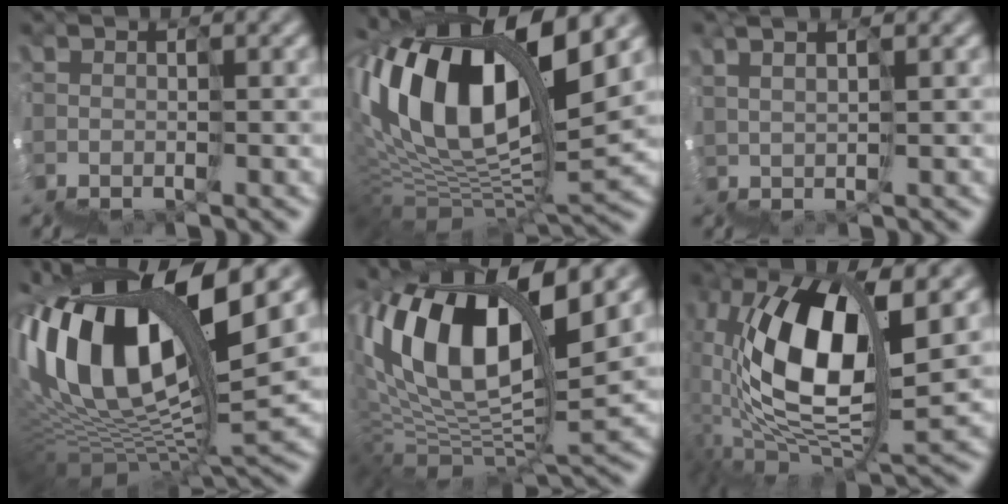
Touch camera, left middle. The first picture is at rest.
{"total": 11.9, "force": [7.9, 4.0, 8.0], "torque": [-0.164, 0.050, 0.128]}
{"total": 3.7, "force": [3.7, -0.5, 0.5], "torque": [0.007, 0.033, 0.070]}
{"total": 13.5, "force": [7.8, 4.1, 10.3], "torque": [-0.227, 0.046, 0.132]}
{"total": 10.9, "force": [7.7, 3.5, 6.9], "torque": [-0.135, 0.050, 0.129]}
{"total": 8.1, "force": [4.0, 2.6, 6.6], "torque": [-0.137, 0.037, 0.064]}